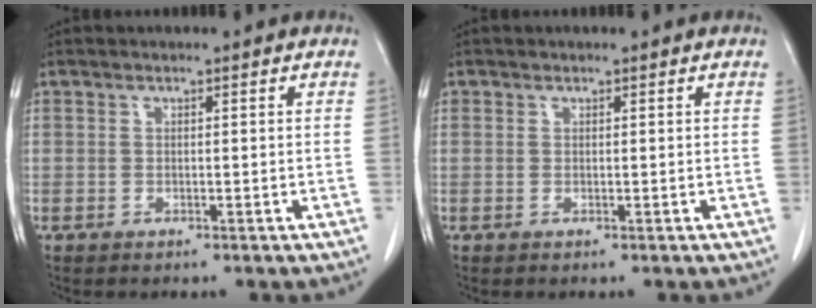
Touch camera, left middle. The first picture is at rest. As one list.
[{"total": 0.0}]